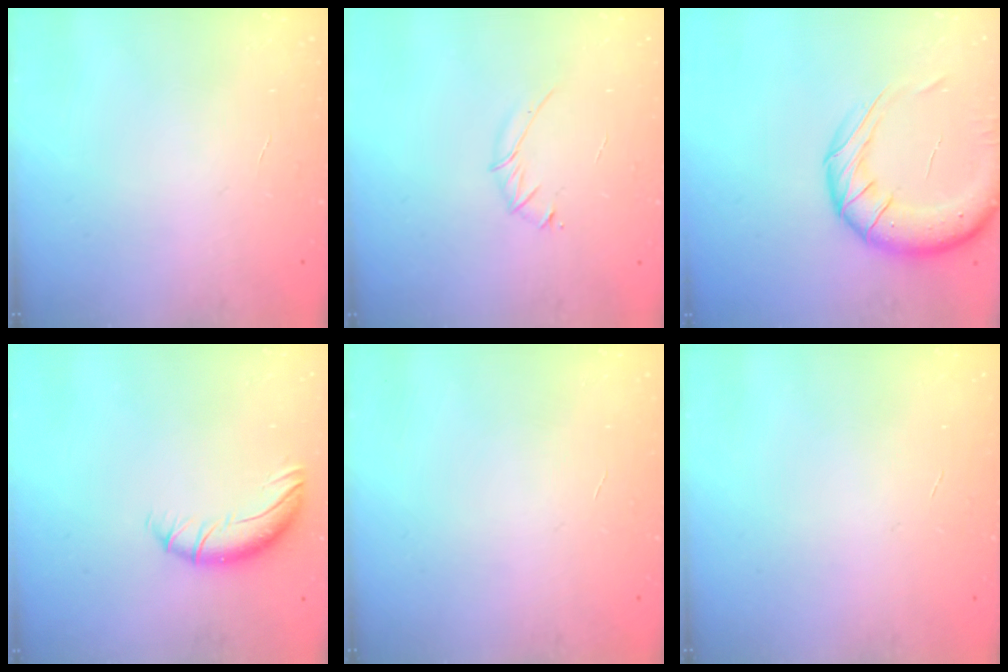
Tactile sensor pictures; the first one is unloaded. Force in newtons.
{"total": 3.2, "press": 3.1, "slide": 0.9}
{"total": 14.8, "press": 14.6, "slide": 2.5}
{"total": 6.9, "press": 6.8, "slide": 1.4}
{"total": 0.0}
{"total": 0.0}